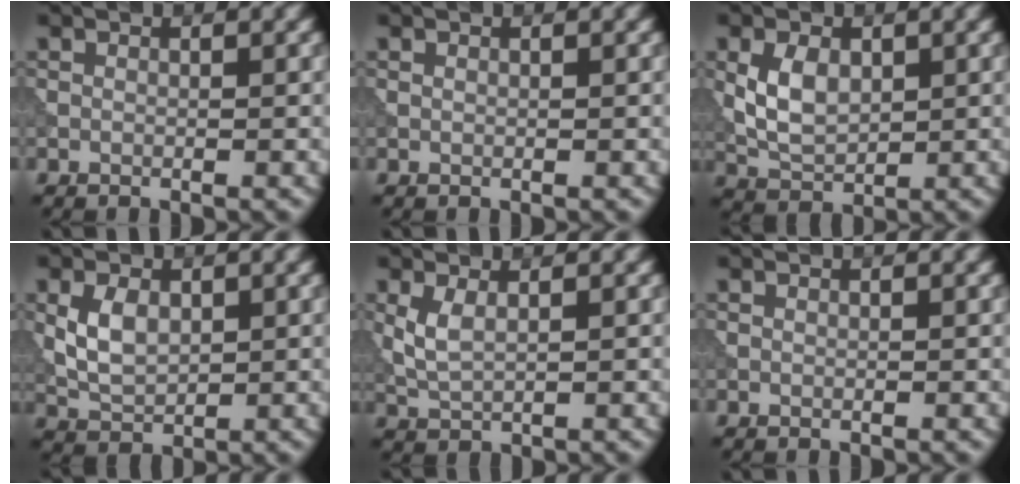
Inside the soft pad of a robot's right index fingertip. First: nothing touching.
{"total": 0.0}
{"total": 4.2, "force": [0.6, 2.7, 3.1], "torque": [-0.068, 0.000, 0.013]}
{"total": 3.7, "force": [0.6, 2.4, 2.7], "torque": [-0.061, 0.000, 0.013]}
{"total": 2.4, "force": [0.7, 1.1, 2.0], "torque": [-0.050, 0.001, 0.018]}
{"total": 0.0}